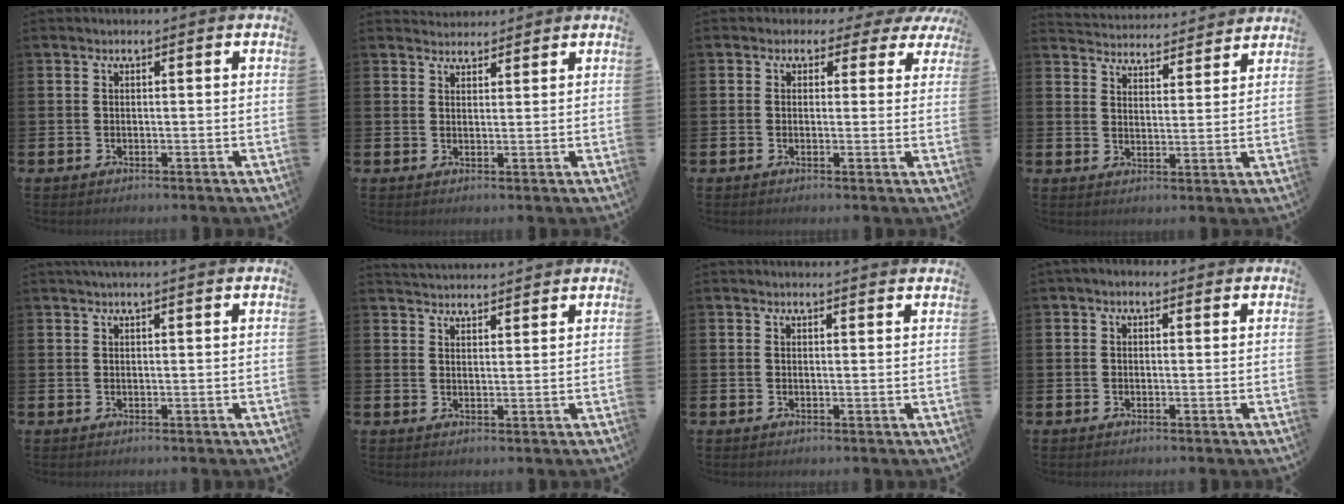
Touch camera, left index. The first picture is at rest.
{"total": 2.5, "force": [2.4, 0.8, 0.0], "torque": [0.004, -0.012, 0.043]}
{"total": 1.7, "force": [0.3, 1.6, 0.4], "torque": [-0.007, 0.001, -0.004]}
{"total": 4.5, "force": [4.5, 0.6, -0.4], "torque": [-0.008, -0.039, 0.077]}
{"total": 1.3, "force": [1.1, -0.2, 0.6], "torque": [-0.006, -0.002, 0.020]}
{"total": 3.2, "force": [3.2, 0.2, -0.1], "torque": [-0.003, -0.019, 0.059]}
{"total": 1.2, "force": [1.2, -0.1, -0.1], "torque": [0.010, -0.010, 0.020]}
{"total": 0.7, "force": [0.1, 0.4, 0.5], "torque": [-0.005, 0.002, -0.001]}